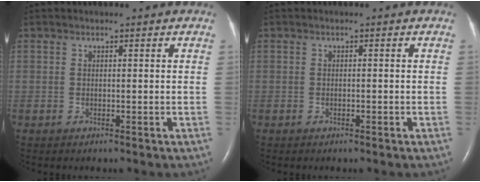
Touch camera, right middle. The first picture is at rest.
{"total": 0.5, "force": [-0.3, 0.1, 0.4], "torque": [-0.013, 0.000, -0.002]}